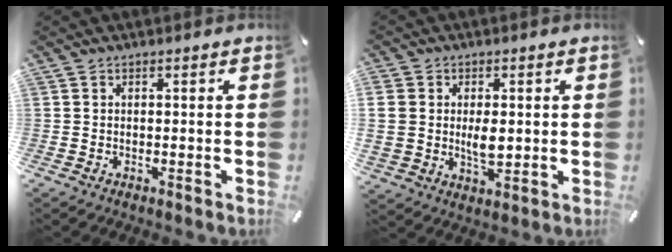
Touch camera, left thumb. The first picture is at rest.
{"total": 7.5, "force": [0.9, 5.7, 4.7], "torque": [-0.085, -0.002, 0.014]}